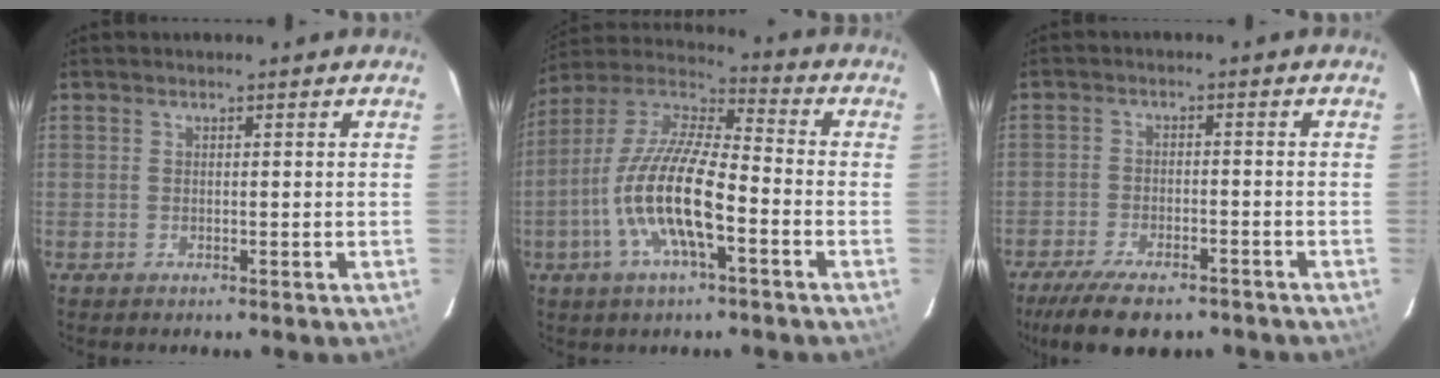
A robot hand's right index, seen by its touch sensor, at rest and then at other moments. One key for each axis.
{"total": 16.3, "fx": -5.5, "fy": 4.6, "fz": 14.7, "tx": -0.292, "ty": -0.006, "tz": -0.112}
{"total": 12.6, "fx": -9.7, "fy": 4.4, "fz": 6.6, "tx": -0.149, "ty": -0.025, "tz": -0.152}